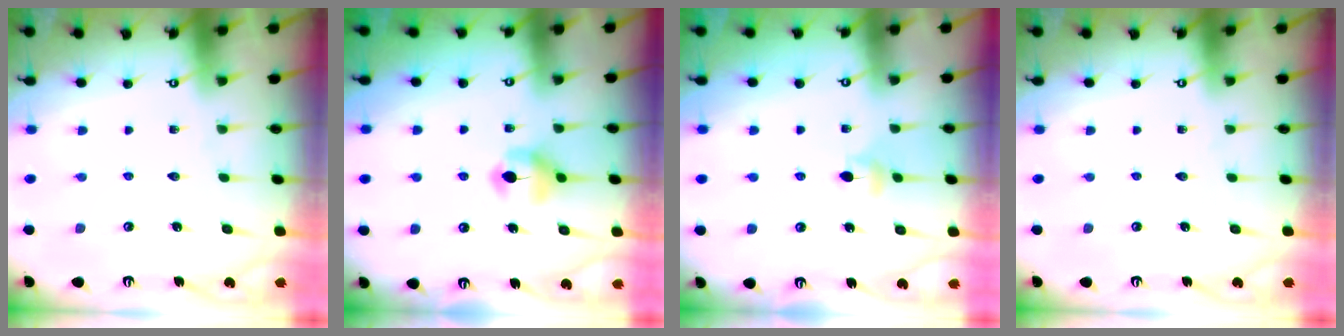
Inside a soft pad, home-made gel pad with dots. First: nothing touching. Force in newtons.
{"total": 5.8, "press": 5.7, "slide": 0.8}
{"total": 4.3, "press": 4.2, "slide": 0.7}
{"total": 0.0}